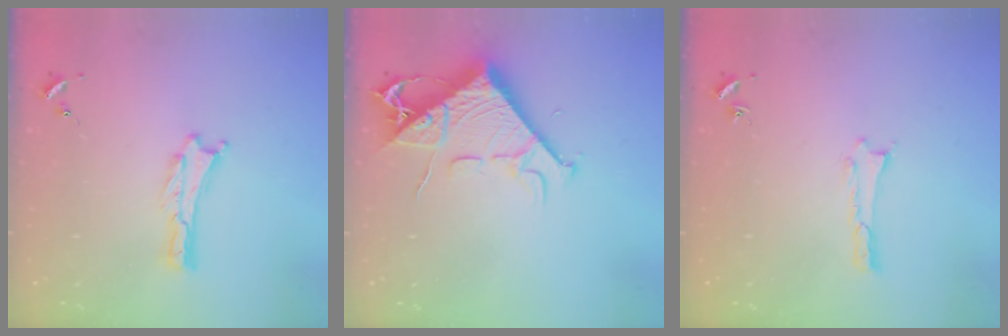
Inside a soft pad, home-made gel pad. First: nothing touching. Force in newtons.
{"total": 9.0, "press": 8.9, "slide": 1.1}
{"total": 0.0}